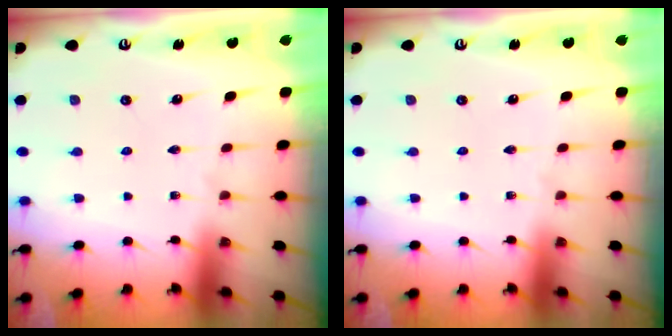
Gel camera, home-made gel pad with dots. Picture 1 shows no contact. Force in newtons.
{"total": 0.0}